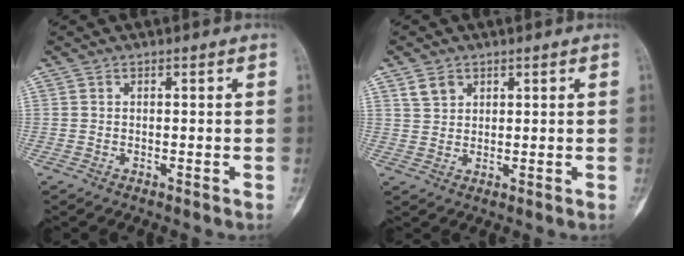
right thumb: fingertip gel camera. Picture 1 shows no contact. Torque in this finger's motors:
{"motor_torque": [-0.40, 0.33, 0.08, -0.09, -0.03]}